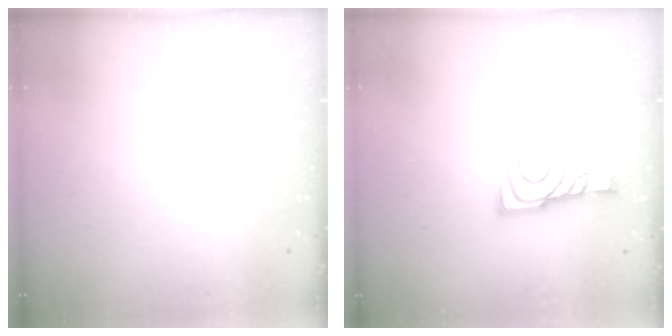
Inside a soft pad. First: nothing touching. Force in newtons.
{"total": 9.1, "press": 9.1, "slide": 0.4}